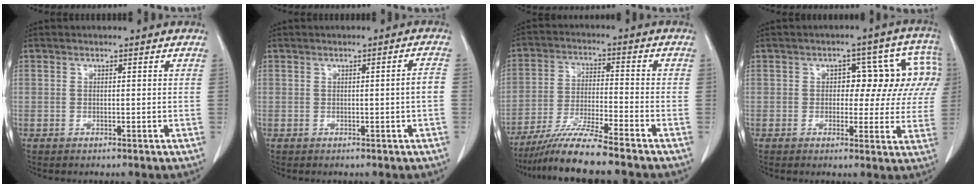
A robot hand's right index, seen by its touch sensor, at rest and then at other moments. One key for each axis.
{"total": 2.1, "fx": -0.4, "fy": -0.3, "fz": 2.0, "tx": -0.029, "ty": 0.000, "tz": -0.003}
{"total": 9.7, "fx": -8.2, "fy": -0.9, "fz": 5.0, "tx": -0.093, "ty": -0.023, "tz": -0.152}
{"total": 10.6, "fx": 1.7, "fy": 5.7, "fz": 8.8, "tx": -0.082, "ty": 0.042, "tz": 0.019}